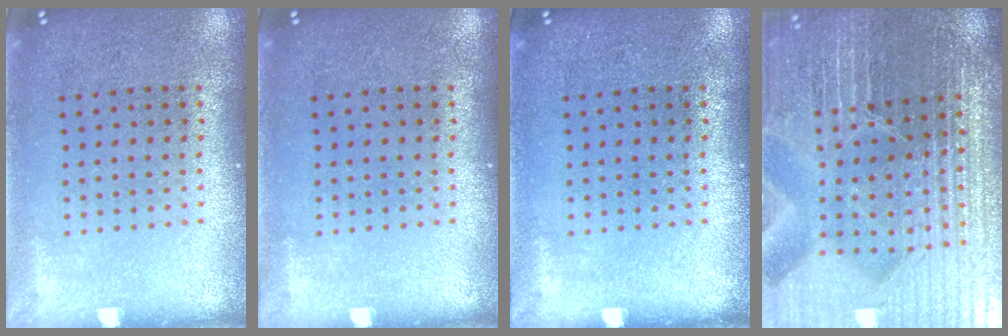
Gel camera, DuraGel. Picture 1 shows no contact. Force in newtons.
{"total": 0.0}
{"total": 0.0}
{"total": 5.3, "press": 5.0, "slide": 1.8}